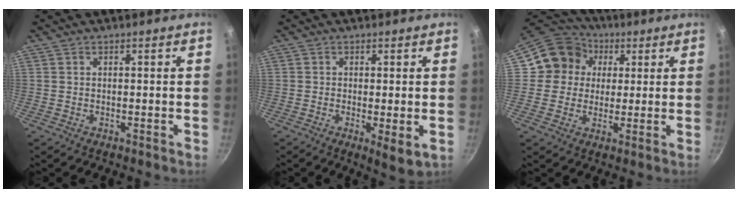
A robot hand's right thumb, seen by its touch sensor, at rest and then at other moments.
{"total": 4.4, "force": [-0.7, 1.3, 4.2], "torque": [-0.066, -0.017, -0.008]}
{"total": 10.9, "force": [2.4, 10.1, 3.2], "torque": [-0.022, 0.019, 0.022]}